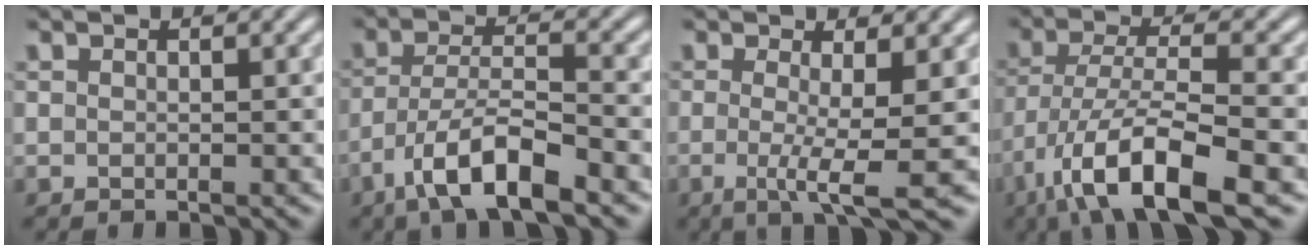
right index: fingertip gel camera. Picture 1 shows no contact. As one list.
[{"total": 5.4, "force": [-2.7, 1.8, 4.3], "torque": [-0.082, -0.020, -0.036]}, {"total": 4.3, "force": [-1.4, -0.1, 4.1], "torque": [-0.078, -0.034, -0.012]}, {"total": 8.3, "force": [-4.1, 2.8, 6.7], "torque": [-0.131, -0.039, -0.043]}]